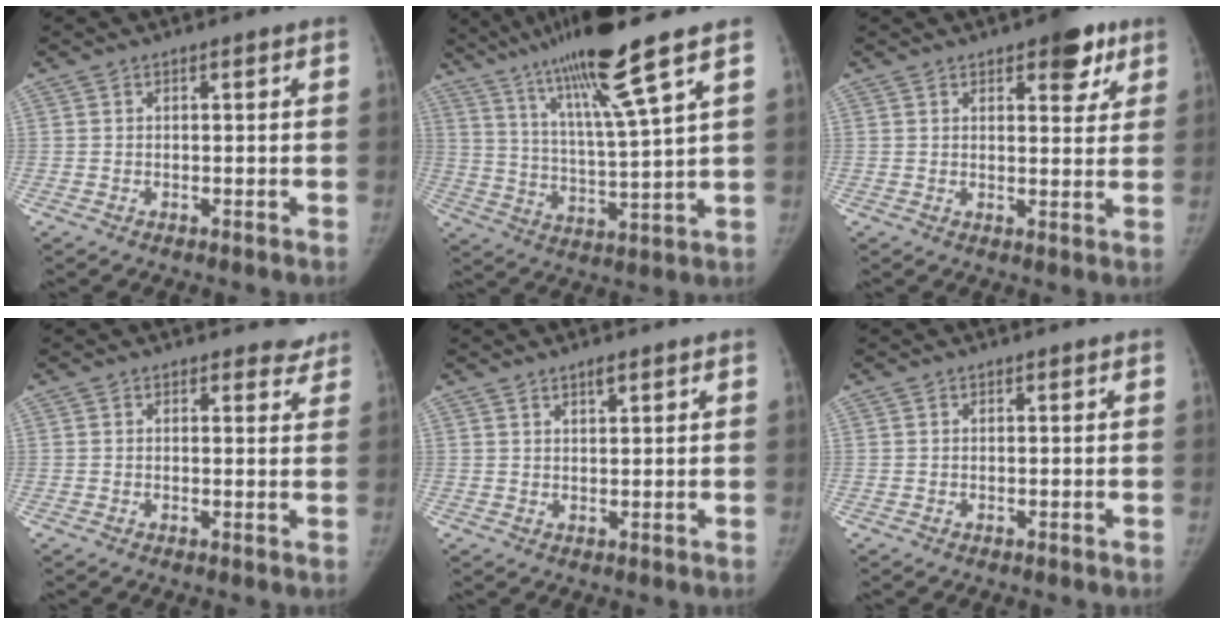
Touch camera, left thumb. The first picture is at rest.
{"total": 16.9, "force": [11.0, -0.3, 12.9], "torque": [-0.221, -0.045, 0.190]}
{"total": 7.7, "force": [4.3, 3.5, 5.4], "torque": [-0.038, -0.016, 0.051]}
{"total": 3.0, "force": [2.6, 1.4, 0.1], "torque": [0.025, -0.018, 0.016]}
{"total": 1.9, "force": [1.4, 0.5, 1.1], "torque": [-0.014, -0.008, 0.024]}
{"total": 0.0}